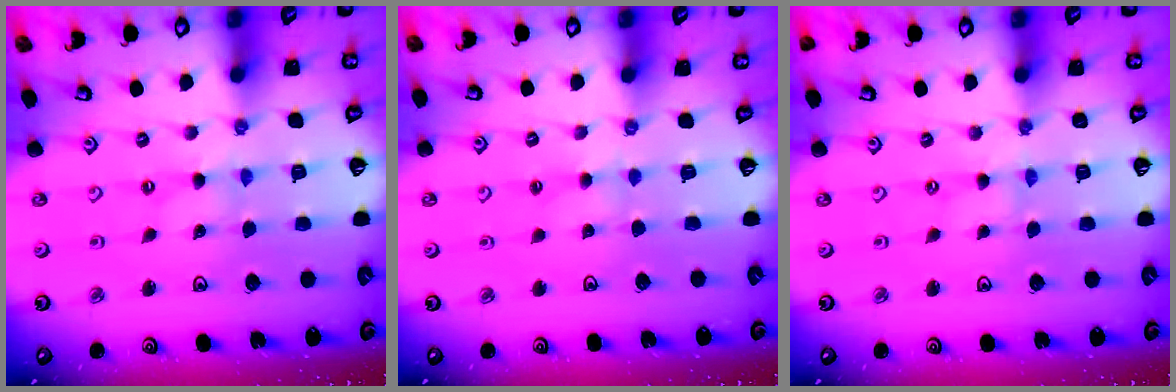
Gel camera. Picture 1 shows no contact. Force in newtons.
{"total": 2.8, "press": 2.8, "slide": 0.3}
{"total": 0.0}